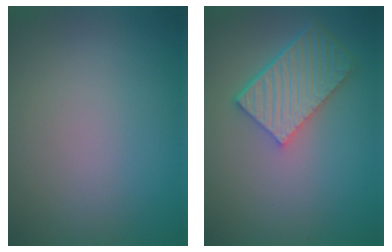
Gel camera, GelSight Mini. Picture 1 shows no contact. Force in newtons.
{"total": 5.7, "press": 4.3, "slide": 3.8}